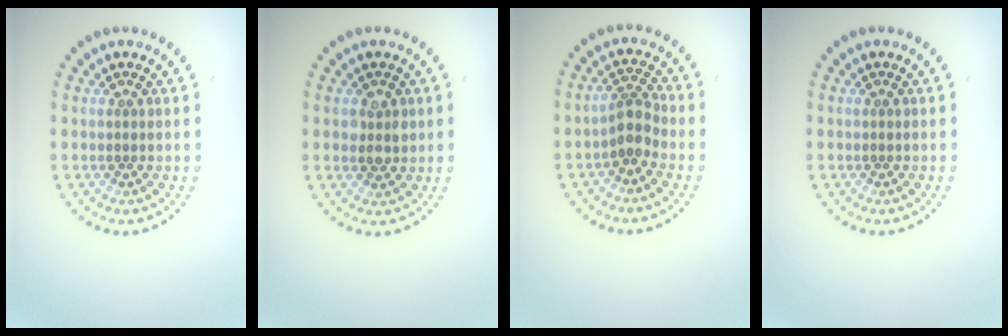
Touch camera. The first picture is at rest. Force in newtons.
{"total": 2.2, "press": 2.1, "slide": 0.6}
{"total": 2.3, "press": 1.9, "slide": 1.3}
{"total": 0.0}